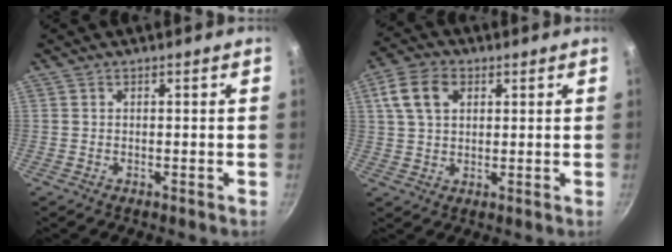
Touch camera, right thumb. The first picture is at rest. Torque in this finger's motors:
{"motor_torque": [-1.09, 1.16, 0.83, -0.01, 0.32]}